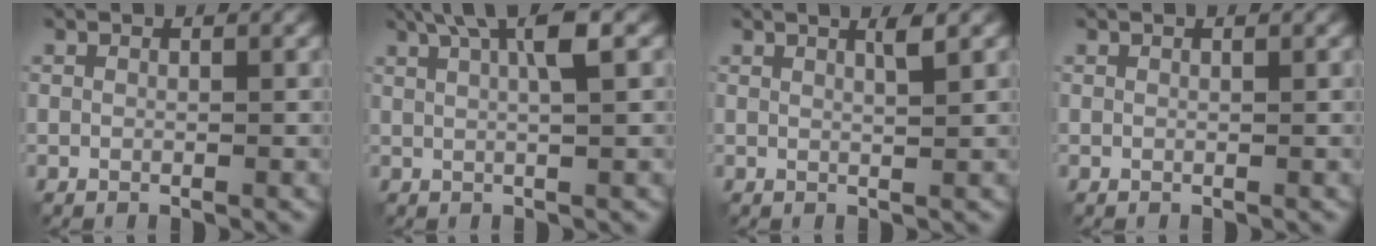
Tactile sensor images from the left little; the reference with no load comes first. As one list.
[{"total": 4.7, "force": [1.8, 0.8, 4.2], "torque": [-0.069, 0.014, 0.025]}, {"total": 1.6, "force": [0.9, 0.2, 1.3], "torque": [-0.015, 0.004, 0.012]}, {"total": 0.0}]